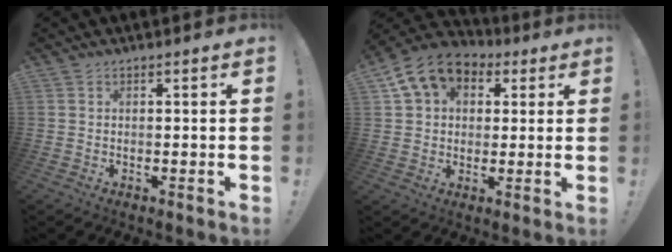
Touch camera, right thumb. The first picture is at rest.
{"total": 12.7, "force": [5.8, 9.5, 6.2], "torque": [-0.100, -0.019, 0.116]}